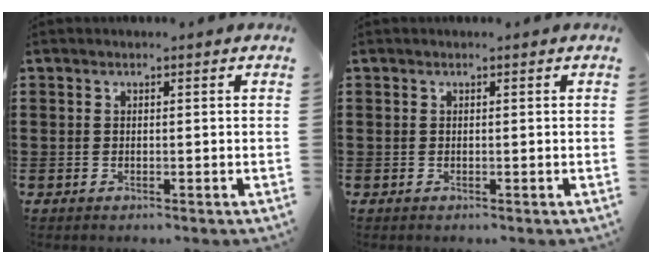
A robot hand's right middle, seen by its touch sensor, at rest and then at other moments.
{"total": 0.0}